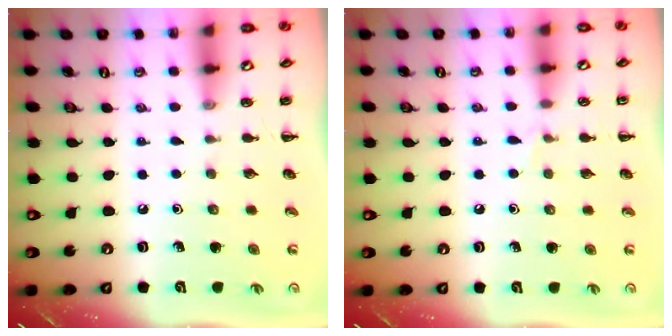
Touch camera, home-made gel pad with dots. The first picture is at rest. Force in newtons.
{"total": 3.5, "press": 3.3, "slide": 1.3}